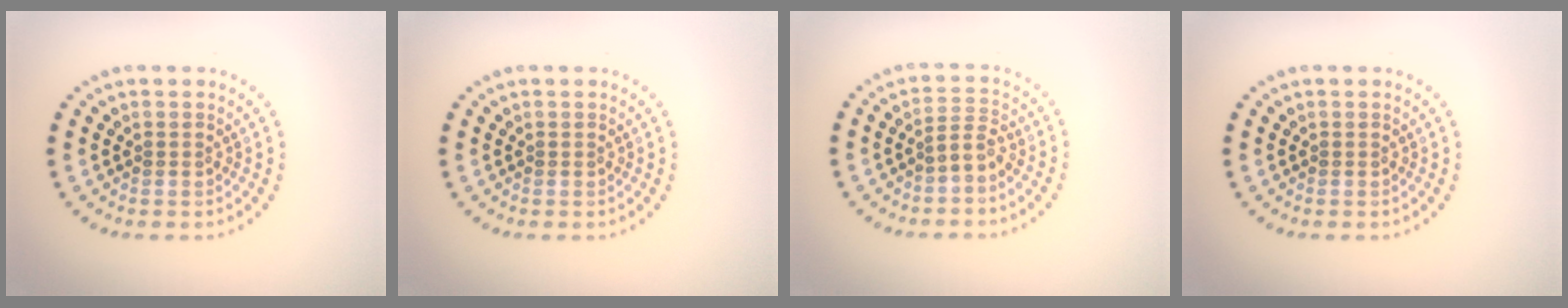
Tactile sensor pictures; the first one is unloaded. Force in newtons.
{"total": 0.0}
{"total": 1.7, "press": 1.2, "slide": 1.2}
{"total": 0.0}